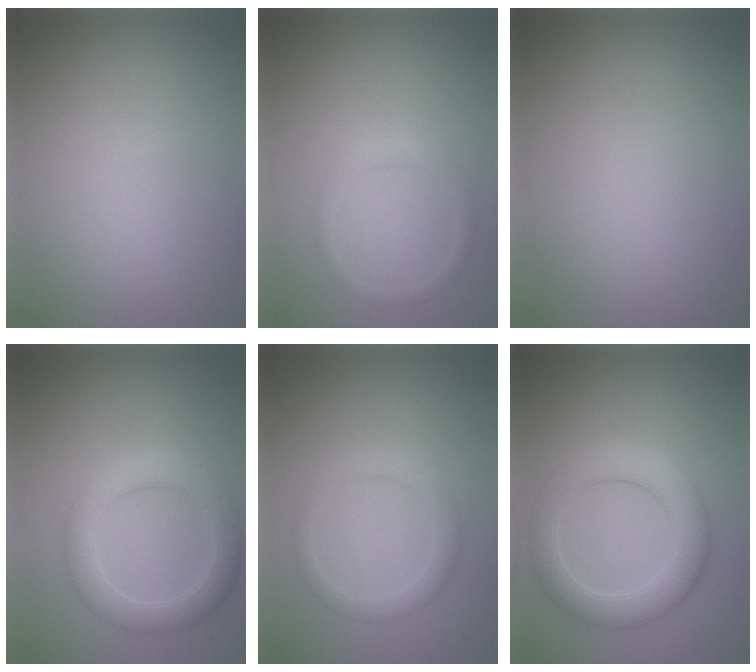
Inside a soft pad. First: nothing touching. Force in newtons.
{"total": 1.4, "press": 1.4, "slide": 0.1}
{"total": 0.0}
{"total": 4.4, "press": 4.4, "slide": 0.4}
{"total": 2.3, "press": 2.3, "slide": 0.1}
{"total": 5.5, "press": 5.5, "slide": 0.3}